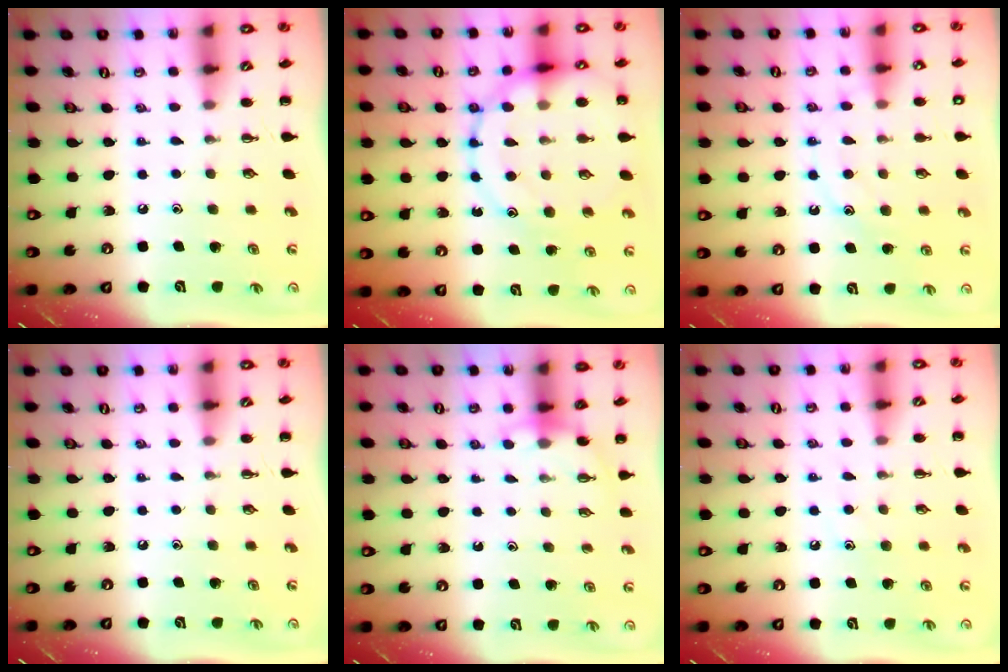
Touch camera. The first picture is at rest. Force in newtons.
{"total": 18.7, "press": 18.6, "slide": 1.5}
{"total": 13.0, "press": 13.0, "slide": 0.9}
{"total": 0.0}
{"total": 3.6, "press": 3.6, "slide": 0.3}
{"total": 6.1, "press": 6.0, "slide": 1.4}